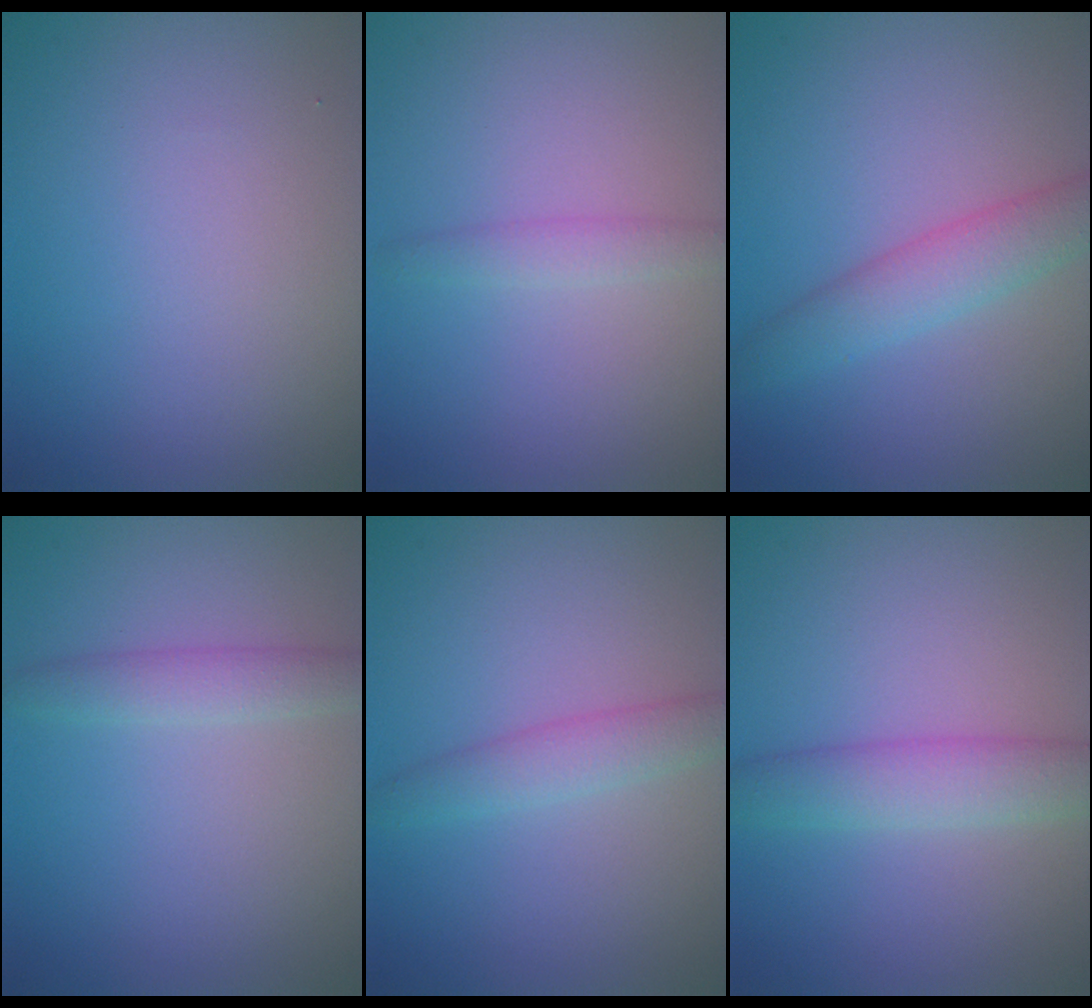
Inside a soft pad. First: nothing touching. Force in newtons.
{"total": 1.5, "press": 1.5, "slide": 0.1}
{"total": 3.5, "press": 3.5, "slide": 0.1}
{"total": 2.1, "press": 2.1, "slide": 0.1}
{"total": 2.5, "press": 2.5, "slide": 0.1}
{"total": 3.6, "press": 3.6, "slide": 0.1}